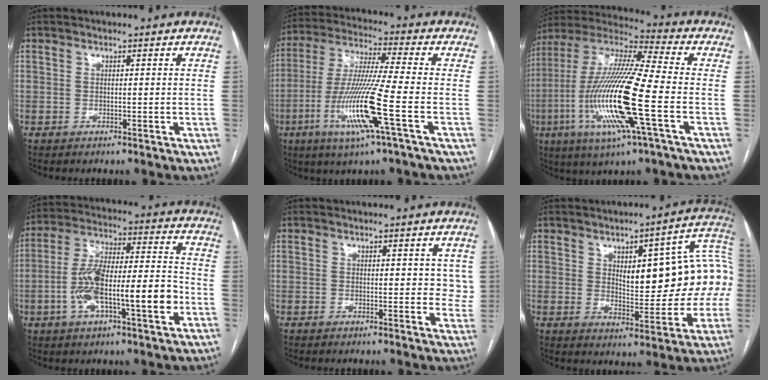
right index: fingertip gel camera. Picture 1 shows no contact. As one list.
[{"total": 14.6, "force": [-5.1, -1.0, 13.7], "torque": [-0.282, -0.021, -0.101]}, {"total": 20.7, "force": [-5.3, 1.2, 20.0], "torque": [-0.427, -0.019, -0.106]}, {"total": 15.7, "force": [-4.2, 3.4, 14.8], "torque": [-0.269, 0.020, -0.069]}, {"total": 3.5, "force": [1.5, 2.1, 2.4], "torque": [-0.012, -0.002, 0.016]}, {"total": 16.3, "force": [2.5, 5.8, 15.1], "torque": [-0.191, 0.034, 0.038]}]